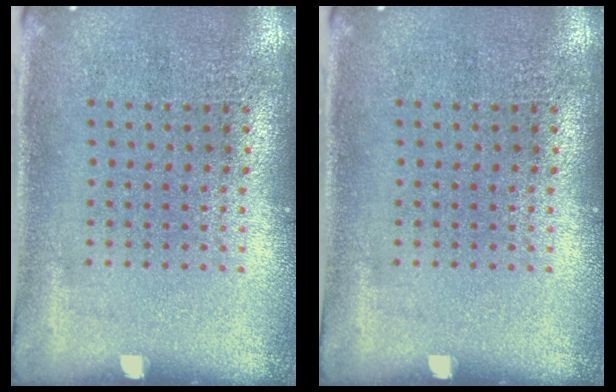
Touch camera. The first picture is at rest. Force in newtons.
{"total": 0.0}